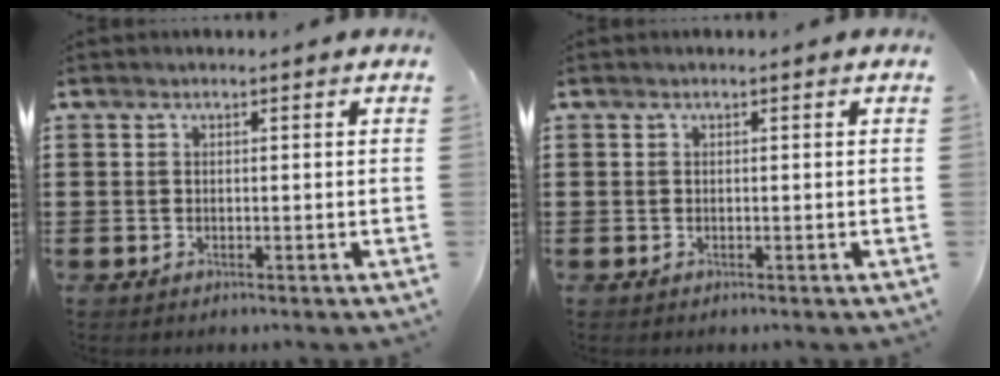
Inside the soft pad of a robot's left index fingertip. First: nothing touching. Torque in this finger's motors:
{"motor_torque": [0.00, 0.00, 0.00, -0.01]}